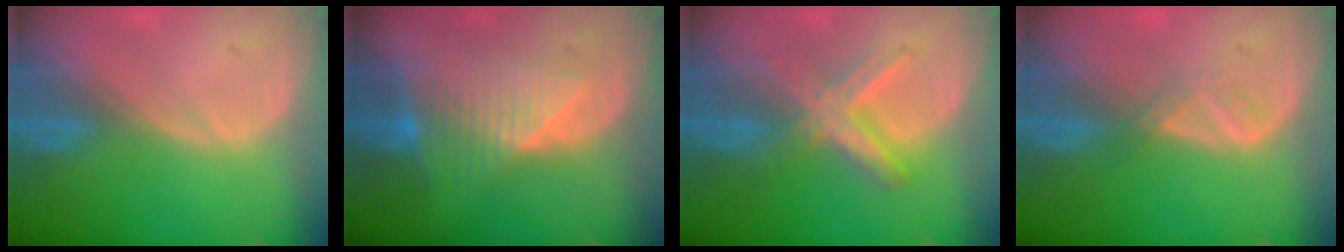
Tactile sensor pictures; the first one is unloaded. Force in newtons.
{"total": 7.9, "press": 6.9, "slide": 3.8}
{"total": 5.9, "press": 5.9, "slide": 0.2}
{"total": 1.8, "press": 1.7, "slide": 0.3}